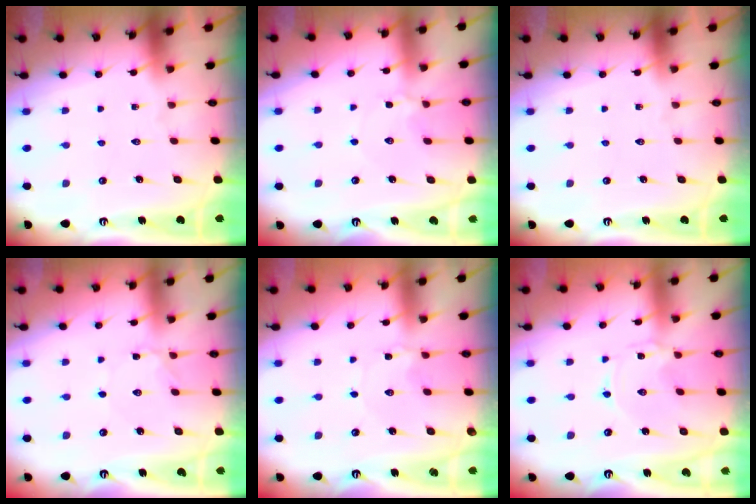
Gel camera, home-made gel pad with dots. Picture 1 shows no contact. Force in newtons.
{"total": 3.3, "press": 3.3, "slide": 0.3}
{"total": 0.0}
{"total": 1.0, "press": 1.0, "slide": 0.1}
{"total": 0.8, "press": 0.8, "slide": 0.1}
{"total": 0.0}